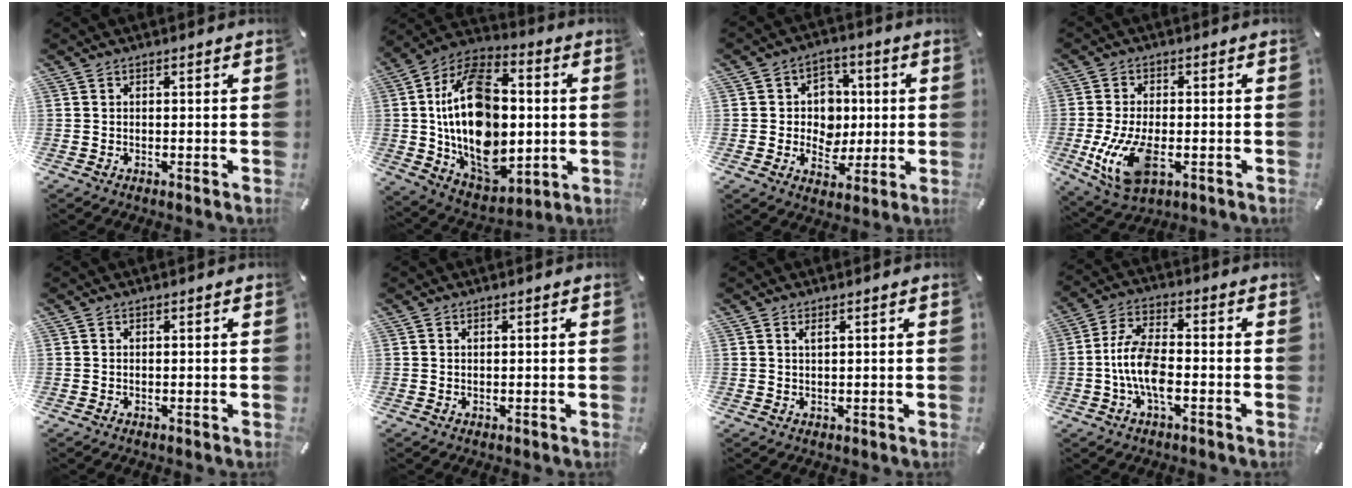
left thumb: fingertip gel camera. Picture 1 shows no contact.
{"total": 25.5, "force": [0.9, 17.2, 18.8], "torque": [-0.345, -0.008, 0.024]}
{"total": 8.9, "force": [0.2, 8.4, 3.0], "torque": [-0.039, 0.006, 0.008]}
{"total": 12.5, "force": [-2.8, 6.9, 10.0], "torque": [-0.213, -0.012, -0.047]}
{"total": 0.0}
{"total": 0.5, "force": [0.2, 0.3, 0.4], "torque": [-0.007, 0.001, 0.004]}
{"total": 1.2, "force": [0.7, 0.3, 1.0], "torque": [-0.020, 0.000, 0.012]}
{"total": 10.0, "force": [-2.5, 4.7, 8.5], "torque": [-0.170, 0.009, -0.043]}